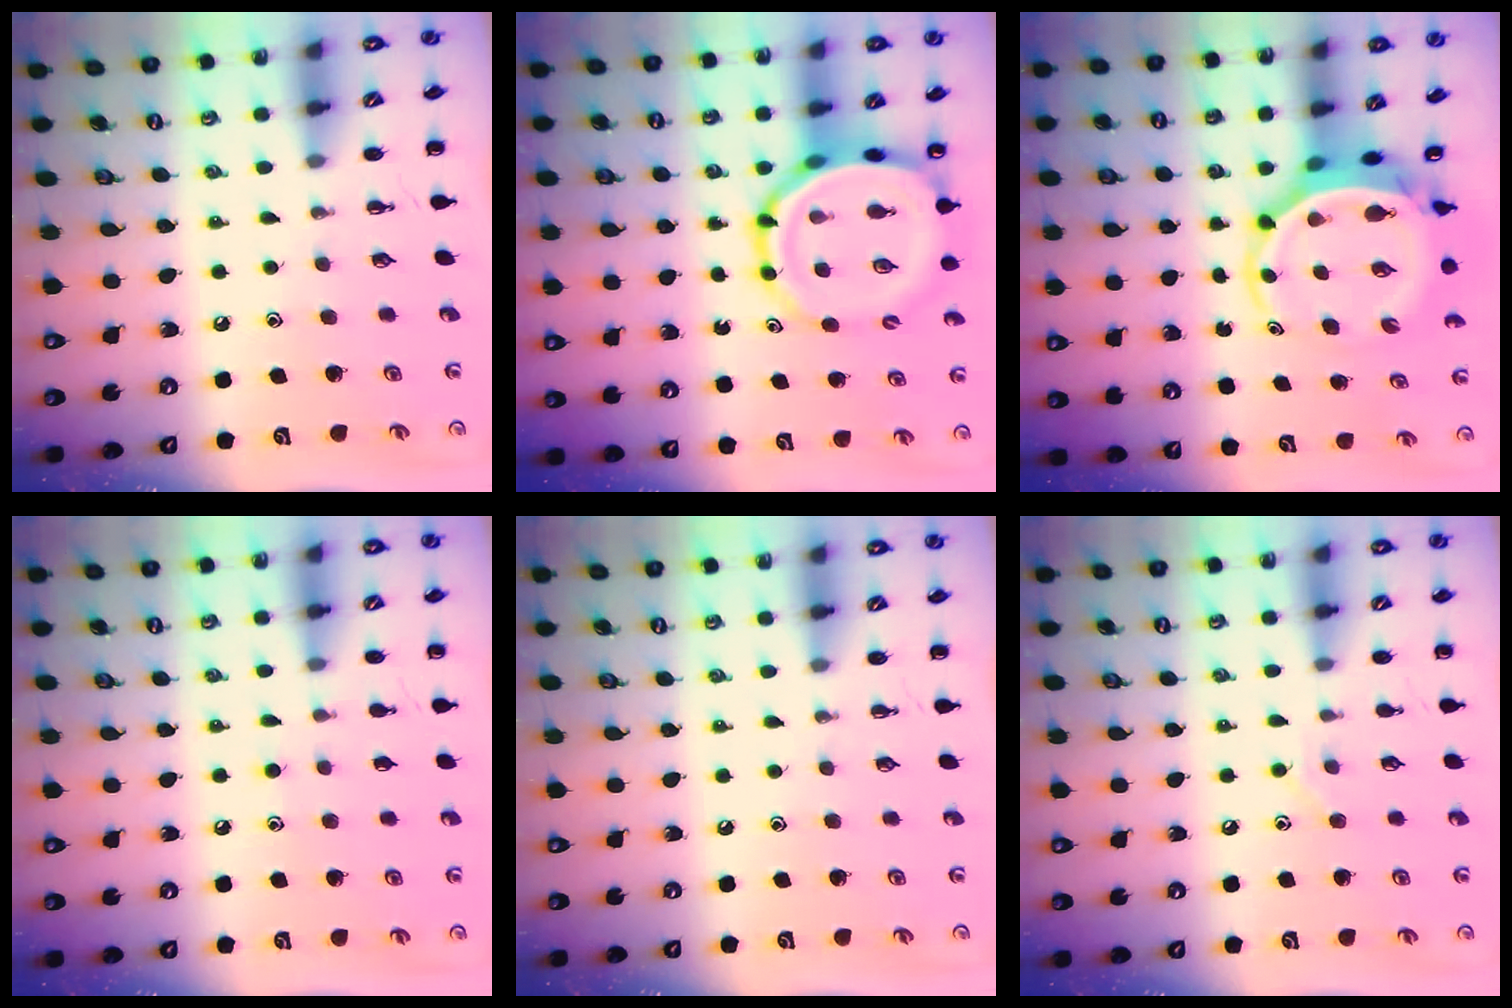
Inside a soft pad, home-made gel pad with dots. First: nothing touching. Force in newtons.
{"total": 12.8, "press": 12.4, "slide": 3.3}
{"total": 5.7, "press": 5.4, "slide": 1.8}
{"total": 5.4, "press": 5.0, "slide": 2.0}
{"total": 0.0}
{"total": 6.5, "press": 6.3, "slide": 1.7}